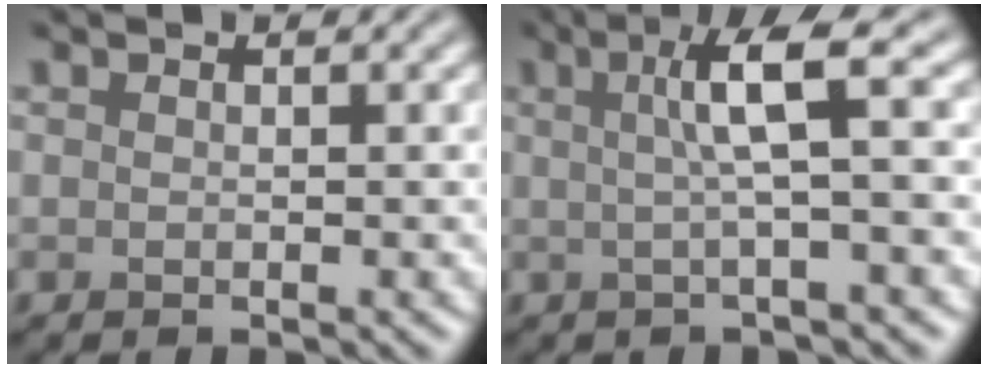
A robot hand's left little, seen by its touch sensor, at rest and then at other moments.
{"total": 4.5, "force": [0.6, 0.5, 4.4], "torque": [-0.076, 0.010, 0.007]}